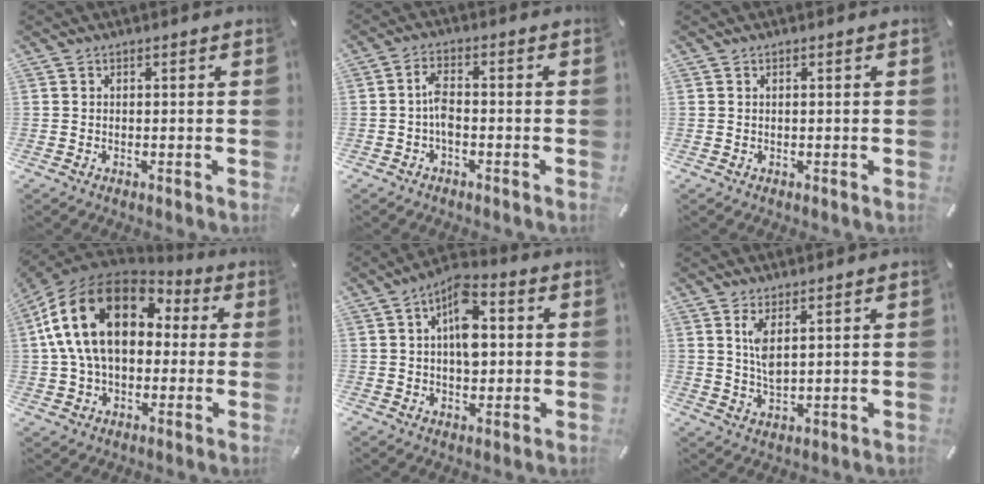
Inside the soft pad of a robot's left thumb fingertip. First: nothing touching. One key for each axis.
{"total": 4.5, "fx": -1.1, "fy": 2.1, "fz": 3.8, "tx": -0.080, "ty": 0.006, "tz": -0.022}
{"total": 0.0}
{"total": 21.4, "fx": 3.9, "fy": 14.7, "fz": 15.1, "tx": -0.315, "ty": 0.009, "tz": 0.059}
{"total": 9.9, "fx": 1.7, "fy": 6.2, "fz": 7.5, "tx": -0.101, "ty": 0.002, "tz": 0.030}
{"total": 5.0, "fx": 2.2, "fy": 2.0, "fz": 4.0, "tx": -0.078, "ty": -0.006, "tz": 0.039}